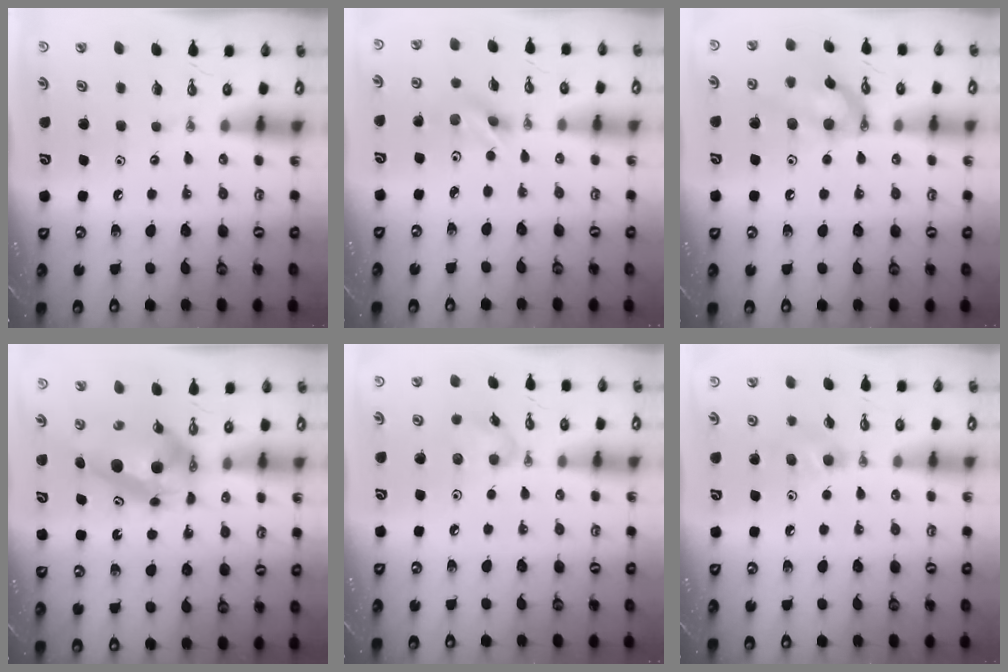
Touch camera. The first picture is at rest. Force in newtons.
{"total": 3.8, "press": 2.8, "slide": 2.6}
{"total": 13.9, "press": 13.7, "slide": 1.8}
{"total": 7.2, "press": 7.1, "slide": 0.9}
{"total": 7.8, "press": 7.8, "slide": 0.2}
{"total": 8.6, "press": 5.2, "slide": 6.9}